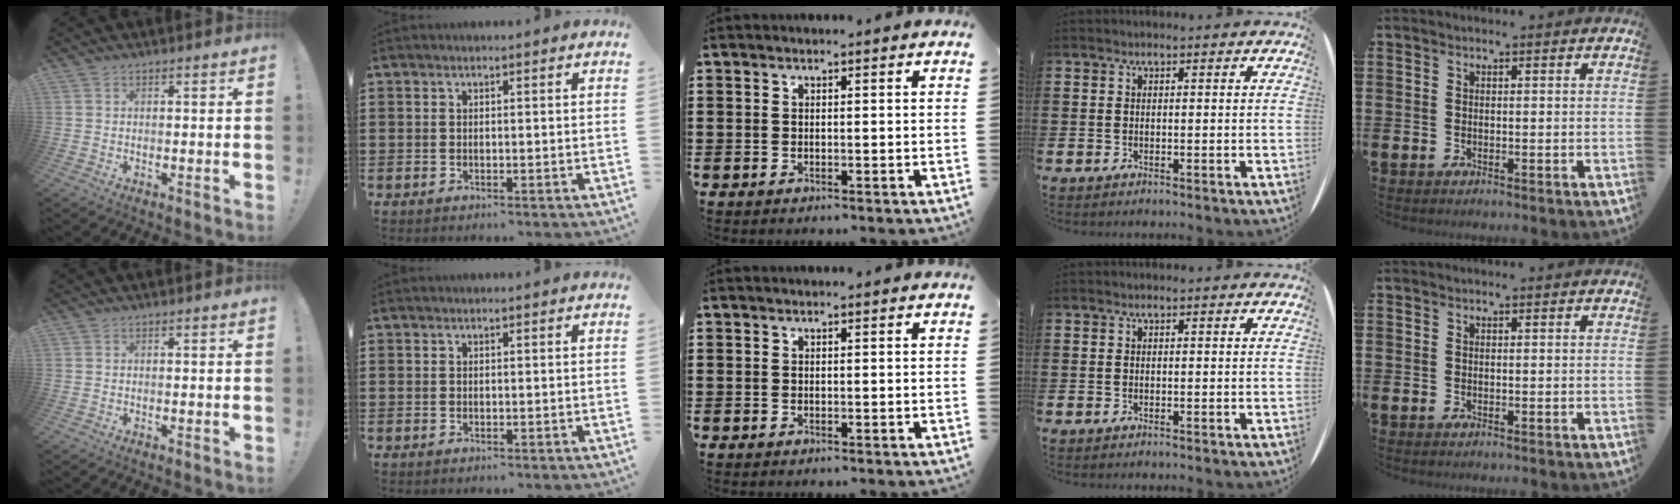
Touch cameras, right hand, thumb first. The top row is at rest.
{}